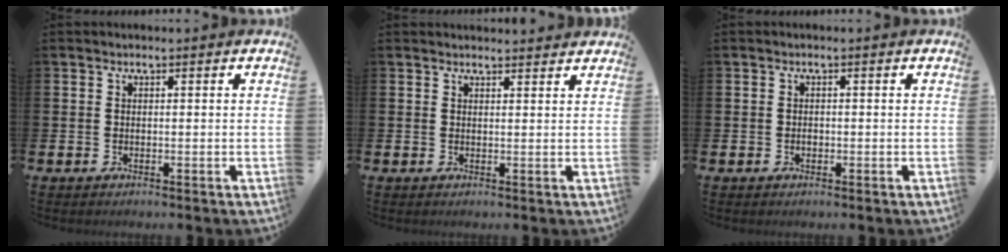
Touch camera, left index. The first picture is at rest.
{"total": 1.6, "force": [1.6, 0.1, -0.1], "torque": [0.012, -0.012, 0.027]}
{"total": 0.8, "force": [-0.2, 0.6, 0.5], "torque": [-0.006, 0.001, -0.006]}